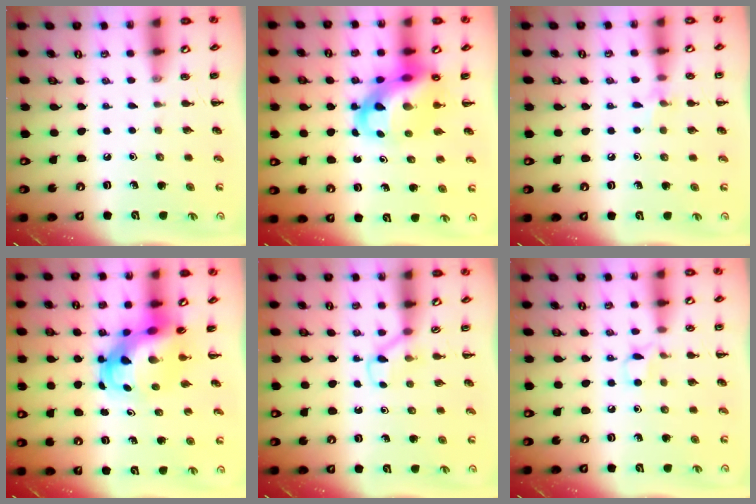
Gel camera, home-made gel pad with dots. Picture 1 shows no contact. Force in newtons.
{"total": 12.8, "press": 12.4, "slide": 3.2}
{"total": 5.6, "press": 5.4, "slide": 1.7}
{"total": 5.7, "press": 5.4, "slide": 1.9}
{"total": 2.5, "press": 2.3, "slide": 0.9}
{"total": 3.7, "press": 3.6, "slide": 0.8}